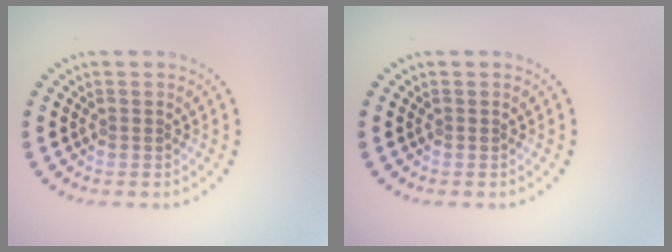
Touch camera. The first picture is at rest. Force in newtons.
{"total": 0.0}